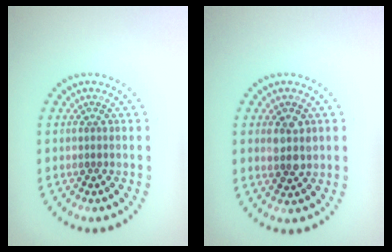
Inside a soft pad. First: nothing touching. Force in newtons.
{"total": 2.7, "press": 2.5, "slide": 0.8}